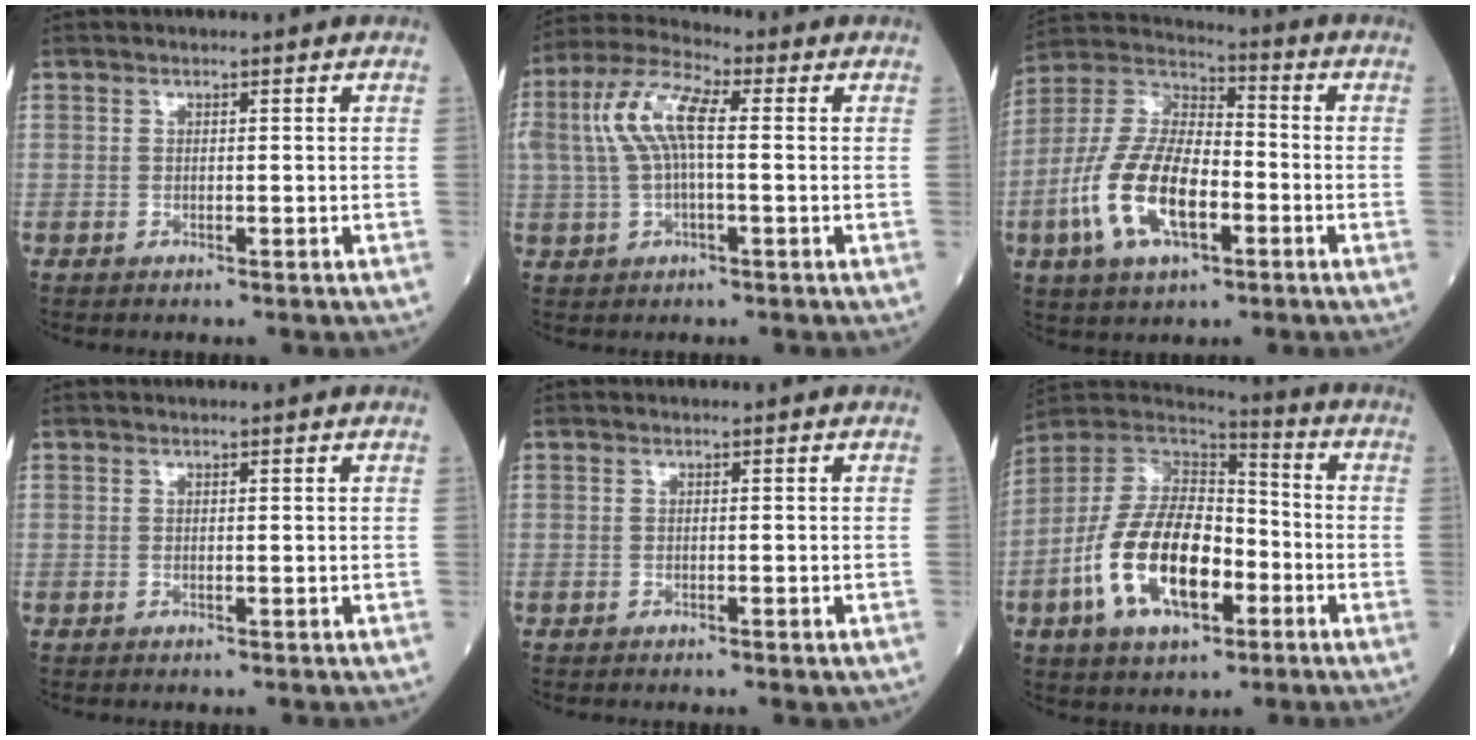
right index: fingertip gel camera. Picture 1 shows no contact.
{"total": 9.0, "force": [1.0, 2.8, 8.5], "torque": [-0.190, 0.029, 0.017]}
{"total": 14.9, "force": [-4.7, 6.4, 12.6], "torque": [-0.276, 0.009, -0.088]}
{"total": 0.0}
{"total": 0.8, "force": [-0.6, 0.1, 0.5], "torque": [-0.012, -0.001, -0.005]}
{"total": 16.8, "force": [-5.5, 7.8, 13.8], "torque": [-0.282, 0.012, -0.097]}